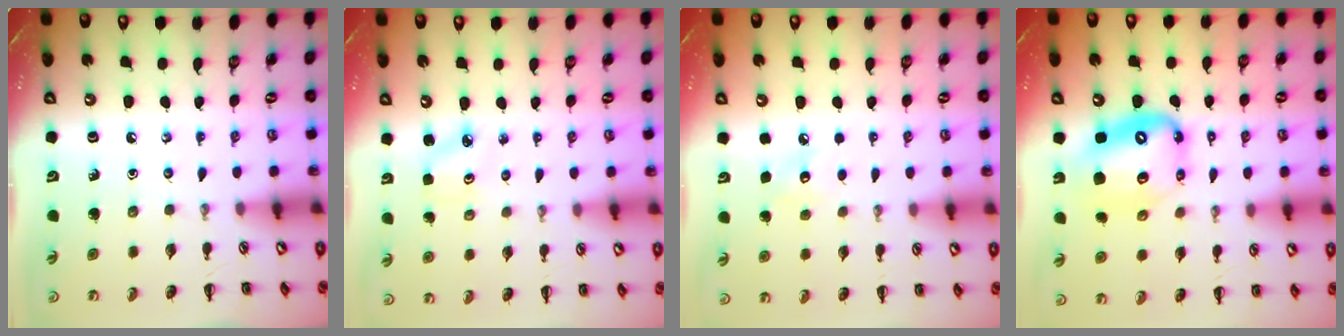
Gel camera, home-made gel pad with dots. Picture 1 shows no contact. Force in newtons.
{"total": 2.5, "press": 2.4, "slide": 0.6}
{"total": 4.6, "press": 4.4, "slide": 1.2}
{"total": 12.9, "press": 12.5, "slide": 3.3}